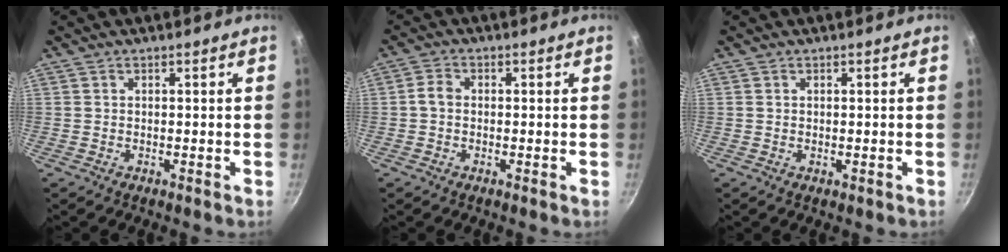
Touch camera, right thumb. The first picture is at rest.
{"total": 2.4, "force": [-0.3, 1.8, 1.6], "torque": [-0.031, 0.012, -0.010]}
{"total": 0.0}